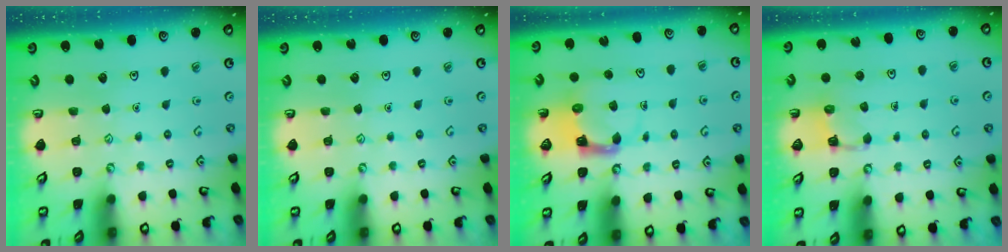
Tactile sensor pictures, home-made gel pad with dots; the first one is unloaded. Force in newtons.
{"total": 0.0}
{"total": 3.9, "press": 3.9, "slide": 0.7}
{"total": 2.1, "press": 2.0, "slide": 0.5}